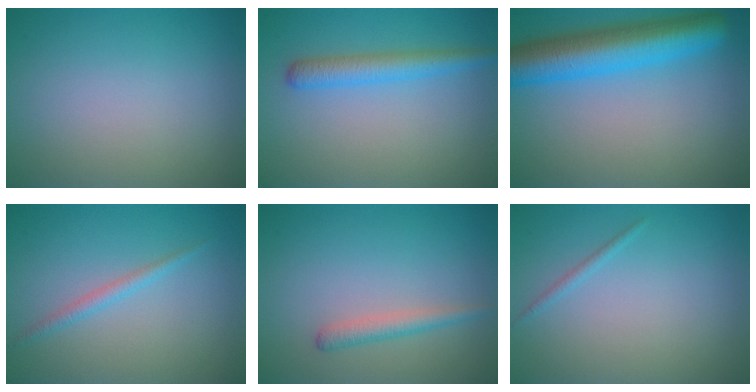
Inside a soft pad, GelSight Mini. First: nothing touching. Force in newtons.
{"total": 3.0, "press": 3.0, "slide": 0.2}
{"total": 8.2, "press": 8.2, "slide": 0.3}
{"total": 1.3, "press": 1.3, "slide": 0.1}
{"total": 1.7, "press": 1.7, "slide": 0.1}
{"total": 0.7, "press": 0.7, "slide": 0.1}